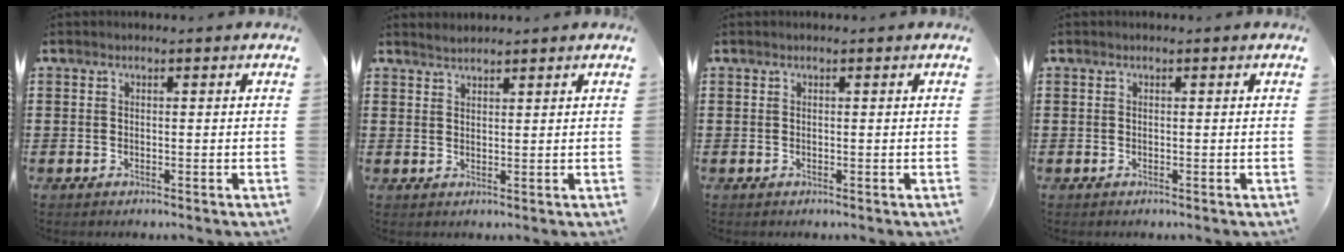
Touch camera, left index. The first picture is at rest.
{"total": 1.6, "force": [1.6, 0.1, 0.0], "torque": [-0.004, 0.002, 0.031]}
{"total": 0.0}
{"total": 0.0}